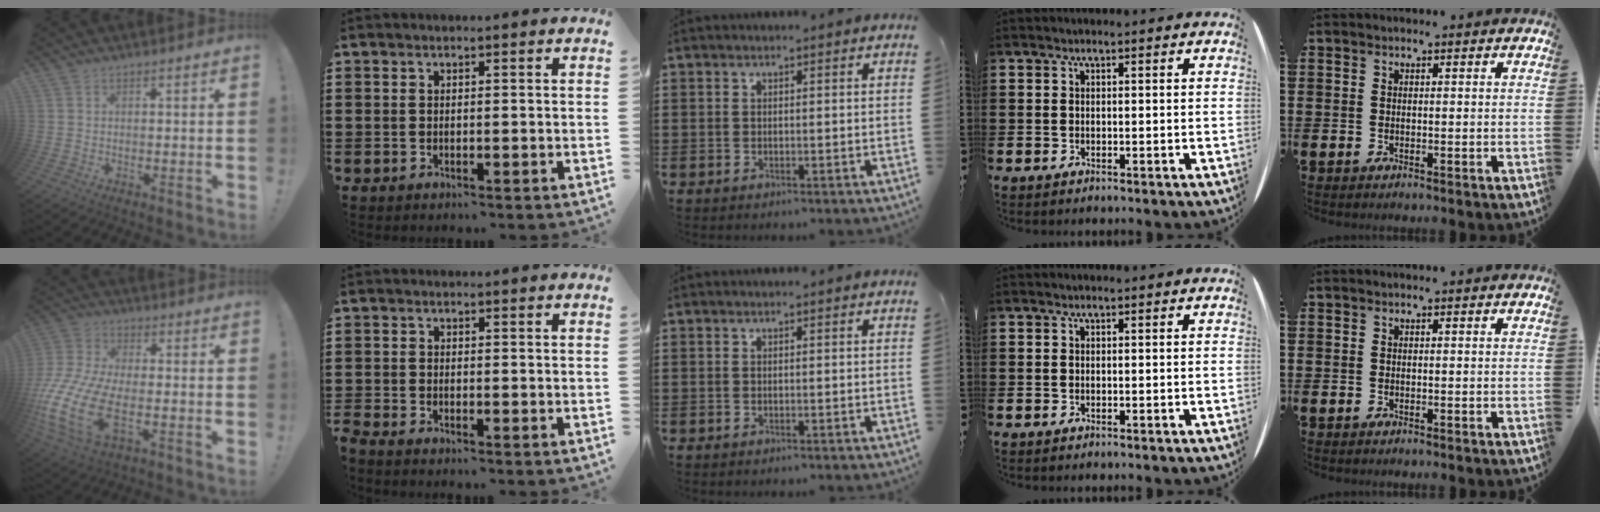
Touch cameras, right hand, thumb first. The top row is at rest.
{"thumb": {"total": 18.6, "force": [-5.3, 9.6, 15.1], "torque": [-0.312, 0.018, -0.085]}, "index": {"total": 0.8, "force": [-0.8, 0.0, 0.1], "torque": [-0.003, -0.001, -0.014]}}